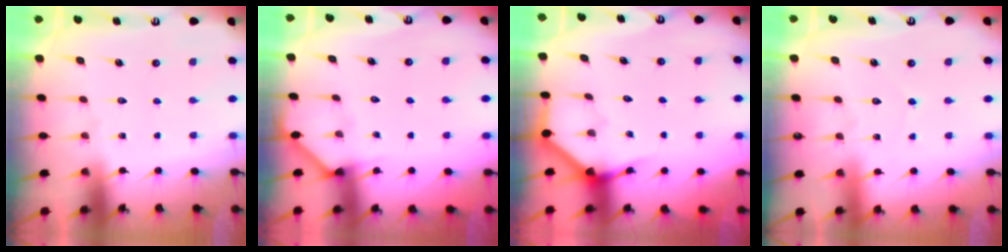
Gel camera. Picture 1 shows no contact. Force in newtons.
{"total": 3.0, "press": 3.0, "slide": 0.2}
{"total": 3.9, "press": 3.9, "slide": 0.2}
{"total": 2.8, "press": 2.7, "slide": 0.4}